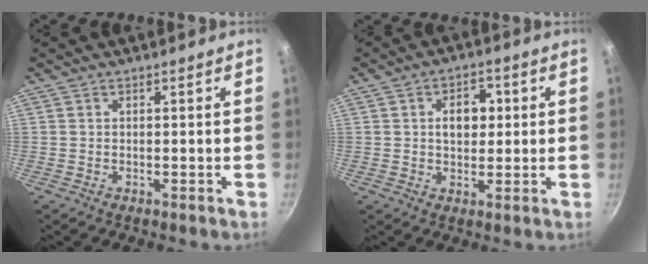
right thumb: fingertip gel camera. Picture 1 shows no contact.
{"total": 6.5, "force": [1.0, 4.6, 4.6], "torque": [-0.036, 0.005, 0.010]}